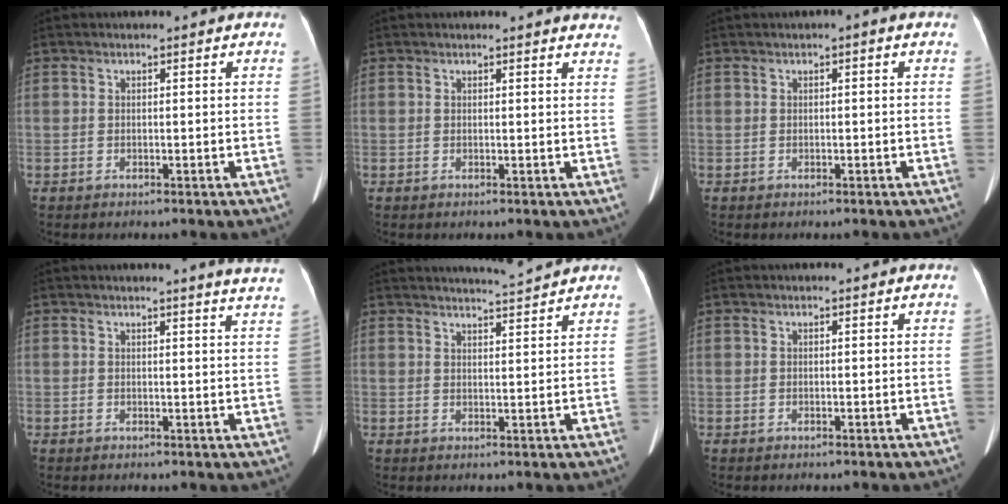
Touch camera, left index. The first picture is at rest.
{"total": 5.6, "force": [5.5, 0.4, 1.1], "torque": [-0.003, -0.016, 0.031]}
{"total": 0.6, "force": [0.1, 0.1, 0.6], "torque": [-0.006, 0.004, -0.001]}
{"total": 6.3, "force": [5.9, -0.4, 2.1], "torque": [-0.024, -0.024, 0.038]}
{"total": 4.3, "force": [4.1, -1.0, 0.6], "torque": [-0.014, -0.002, 0.060]}
{"total": 0.0}